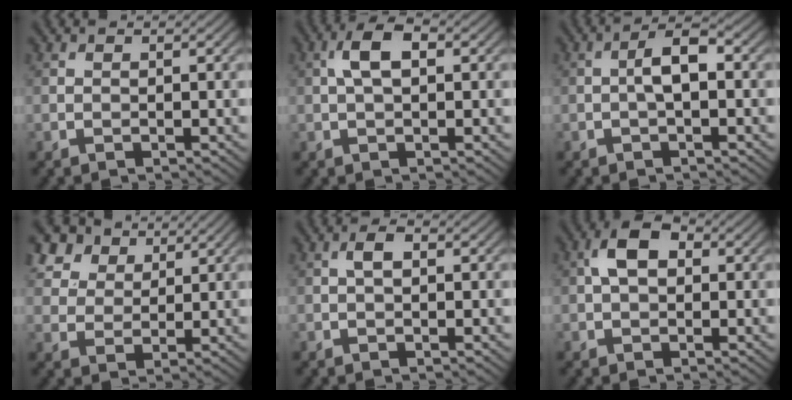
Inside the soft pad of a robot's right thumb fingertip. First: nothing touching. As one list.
[{"total": 4.1, "force": [0.7, 2.0, 3.5], "torque": [-0.076, 0.010, 0.008]}, {"total": 3.4, "force": [-0.3, 1.1, 3.2], "torque": [-0.058, 0.012, -0.011]}, {"total": 8.1, "force": [5.3, 5.1, 3.5], "torque": [-0.109, 0.001, 0.103]}, {"total": 1.8, "force": [0.2, 0.9, 1.6], "torque": [-0.030, 0.007, -0.001]}, {"total": 4.6, "force": [0.7, 2.9, 3.5], "torque": [-0.066, 0.010, 0.005]}]